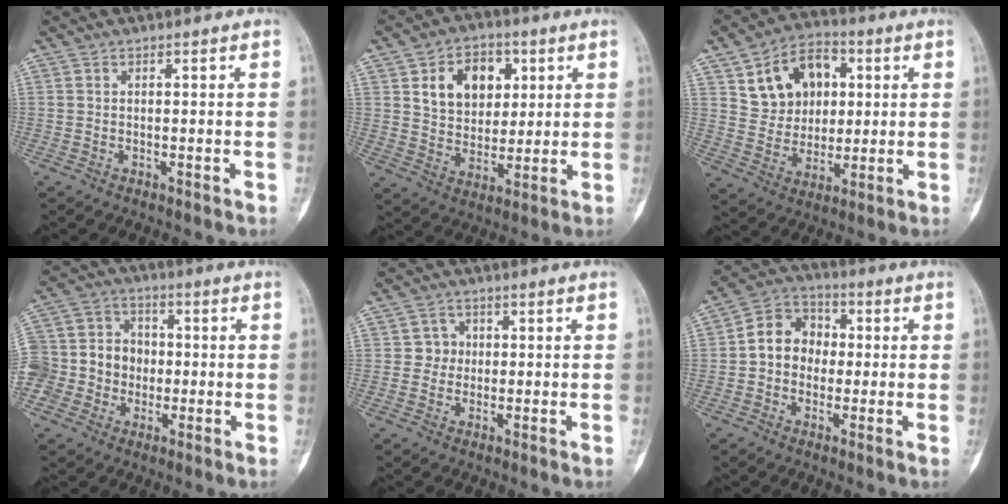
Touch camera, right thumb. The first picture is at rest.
{"total": 12.5, "force": [4.2, 9.1, 7.4], "torque": [-0.073, -0.012, 0.073]}
{"total": 14.3, "force": [4.6, 10.7, 8.3], "torque": [-0.091, -0.001, 0.079]}
{"total": 15.1, "force": [-2.0, 13.7, 6.1], "torque": [-0.097, 0.046, -0.033]}
{"total": 3.3, "force": [0.2, 3.3, 0.6], "torque": [0.017, 0.008, -0.003]}
{"total": 9.5, "force": [-0.1, 8.0, 5.2], "torque": [-0.057, 0.030, -0.016]}